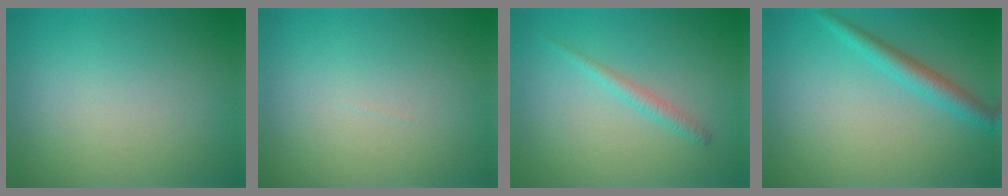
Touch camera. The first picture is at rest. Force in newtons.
{"total": 0.0}
{"total": 1.4, "press": 1.4, "slide": 0.1}
{"total": 2.9, "press": 2.9, "slide": 0.1}